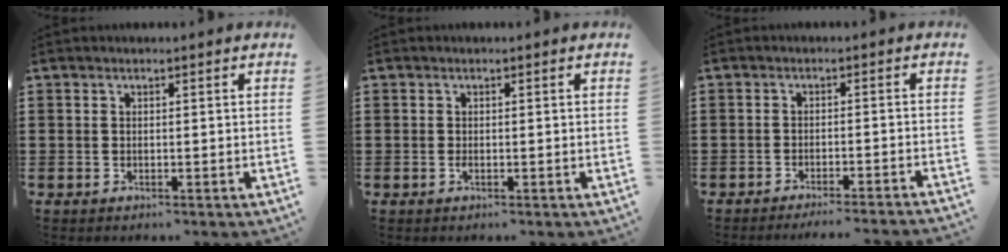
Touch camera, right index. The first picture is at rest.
{"total": 0.6, "force": [-0.3, 0.1, 0.5], "torque": [-0.019, -0.006, -0.007]}
{"total": 2.4, "force": [-2.3, -0.5, 0.7], "torque": [-0.012, 0.000, -0.047]}